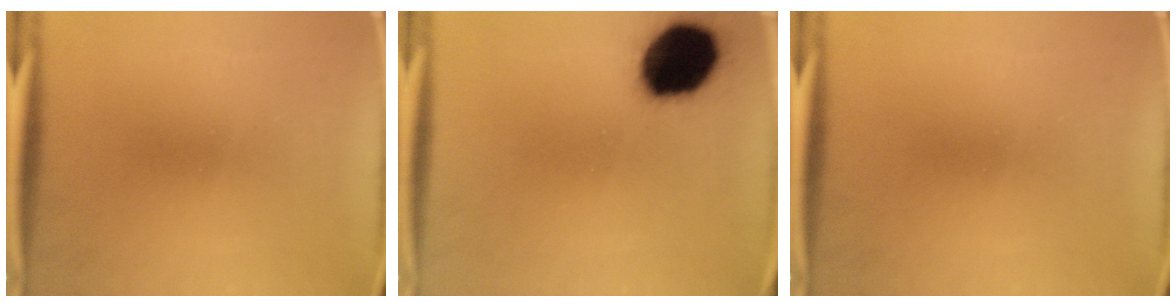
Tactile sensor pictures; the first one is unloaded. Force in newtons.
{"total": 18.8}
{"total": 0.0}